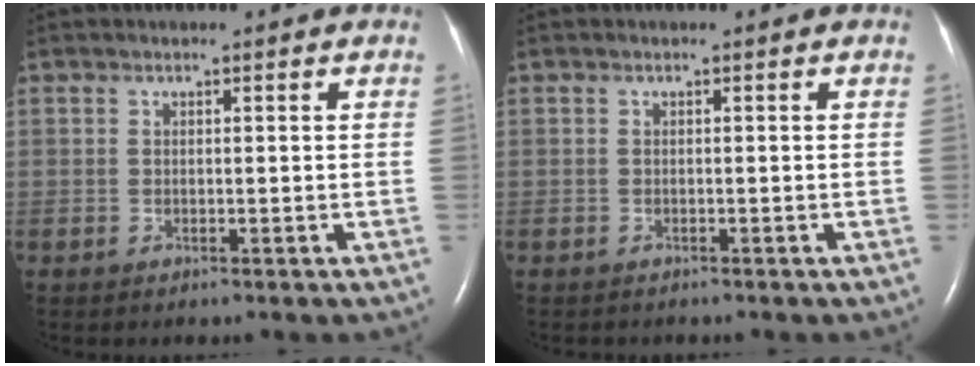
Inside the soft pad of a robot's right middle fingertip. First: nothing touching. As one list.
[{"total": 1.0, "force": [-0.9, 0.3, 0.2], "torque": [-0.012, -0.002, -0.011]}]